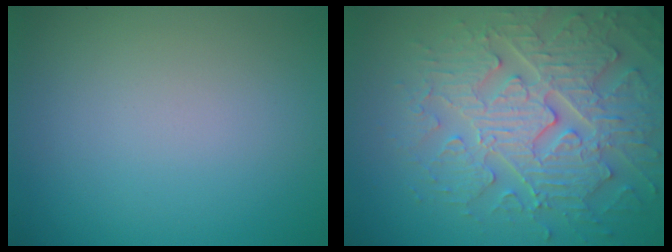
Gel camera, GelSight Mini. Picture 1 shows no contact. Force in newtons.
{"total": 7.2, "press": 6.0, "slide": 4.0}